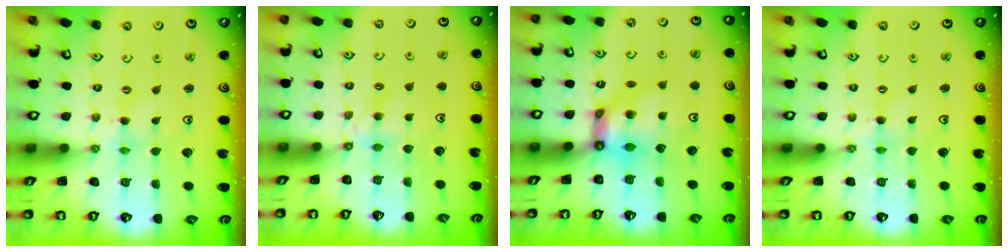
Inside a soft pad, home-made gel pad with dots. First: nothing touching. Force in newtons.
{"total": 3.8, "press": 3.7, "slide": 0.4}
{"total": 9.0, "press": 8.9, "slide": 1.5}
{"total": 1.8, "press": 1.8, "slide": 0.4}